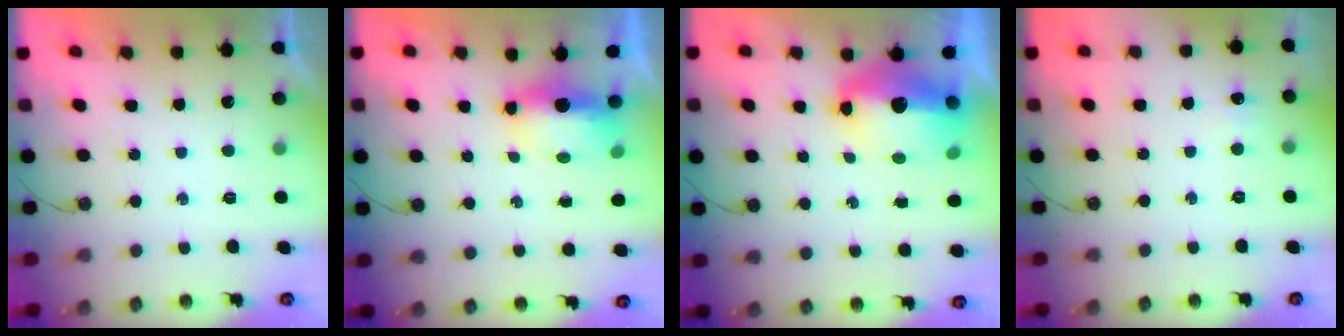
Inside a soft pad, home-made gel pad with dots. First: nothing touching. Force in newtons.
{"total": 8.1, "press": 6.8, "slide": 4.4}
{"total": 13.0, "press": 12.9, "slide": 1.3}
{"total": 3.6, "press": 3.6, "slide": 0.5}